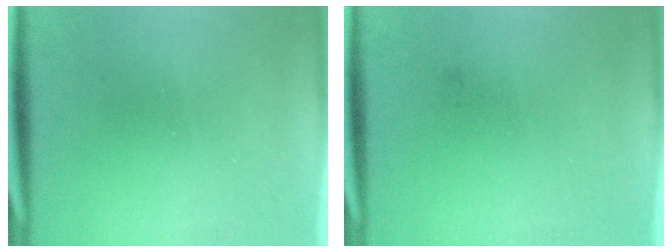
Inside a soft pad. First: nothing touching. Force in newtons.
{"total": 0.7}